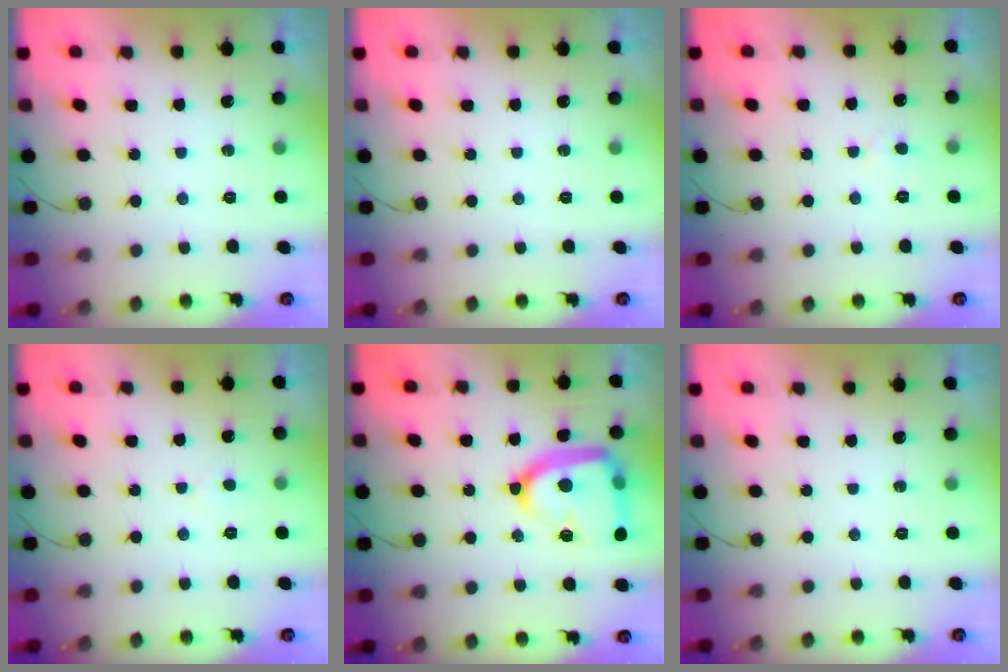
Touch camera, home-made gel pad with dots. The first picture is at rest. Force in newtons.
{"total": 0.0}
{"total": 2.4, "press": 2.3, "slide": 0.3}
{"total": 1.6, "press": 1.5, "slide": 0.2}
{"total": 18.2, "press": 18.1, "slide": 1.2}
{"total": 0.0}